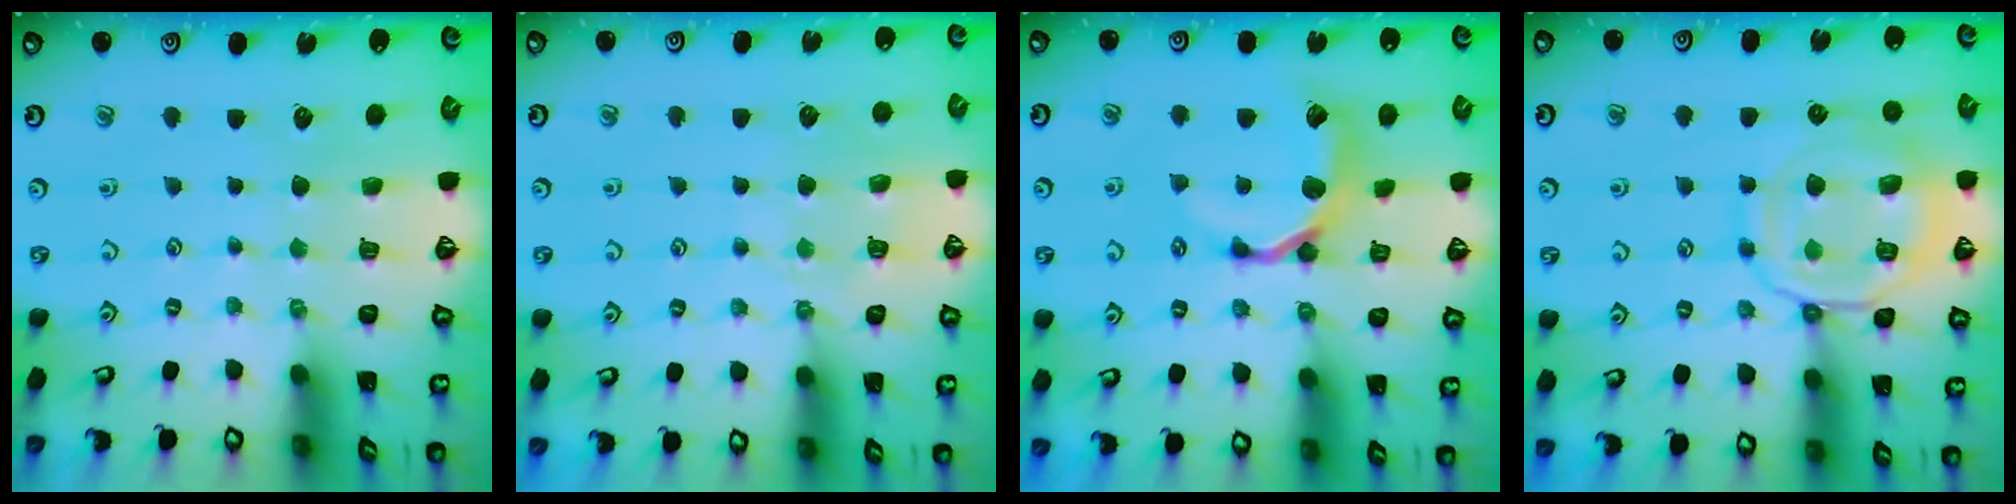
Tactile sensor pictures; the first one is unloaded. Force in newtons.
{"total": 6.1, "press": 6.1, "slide": 0.6}
{"total": 10.6, "press": 10.6, "slide": 1.3}
{"total": 14.1, "press": 14.0, "slide": 1.5}